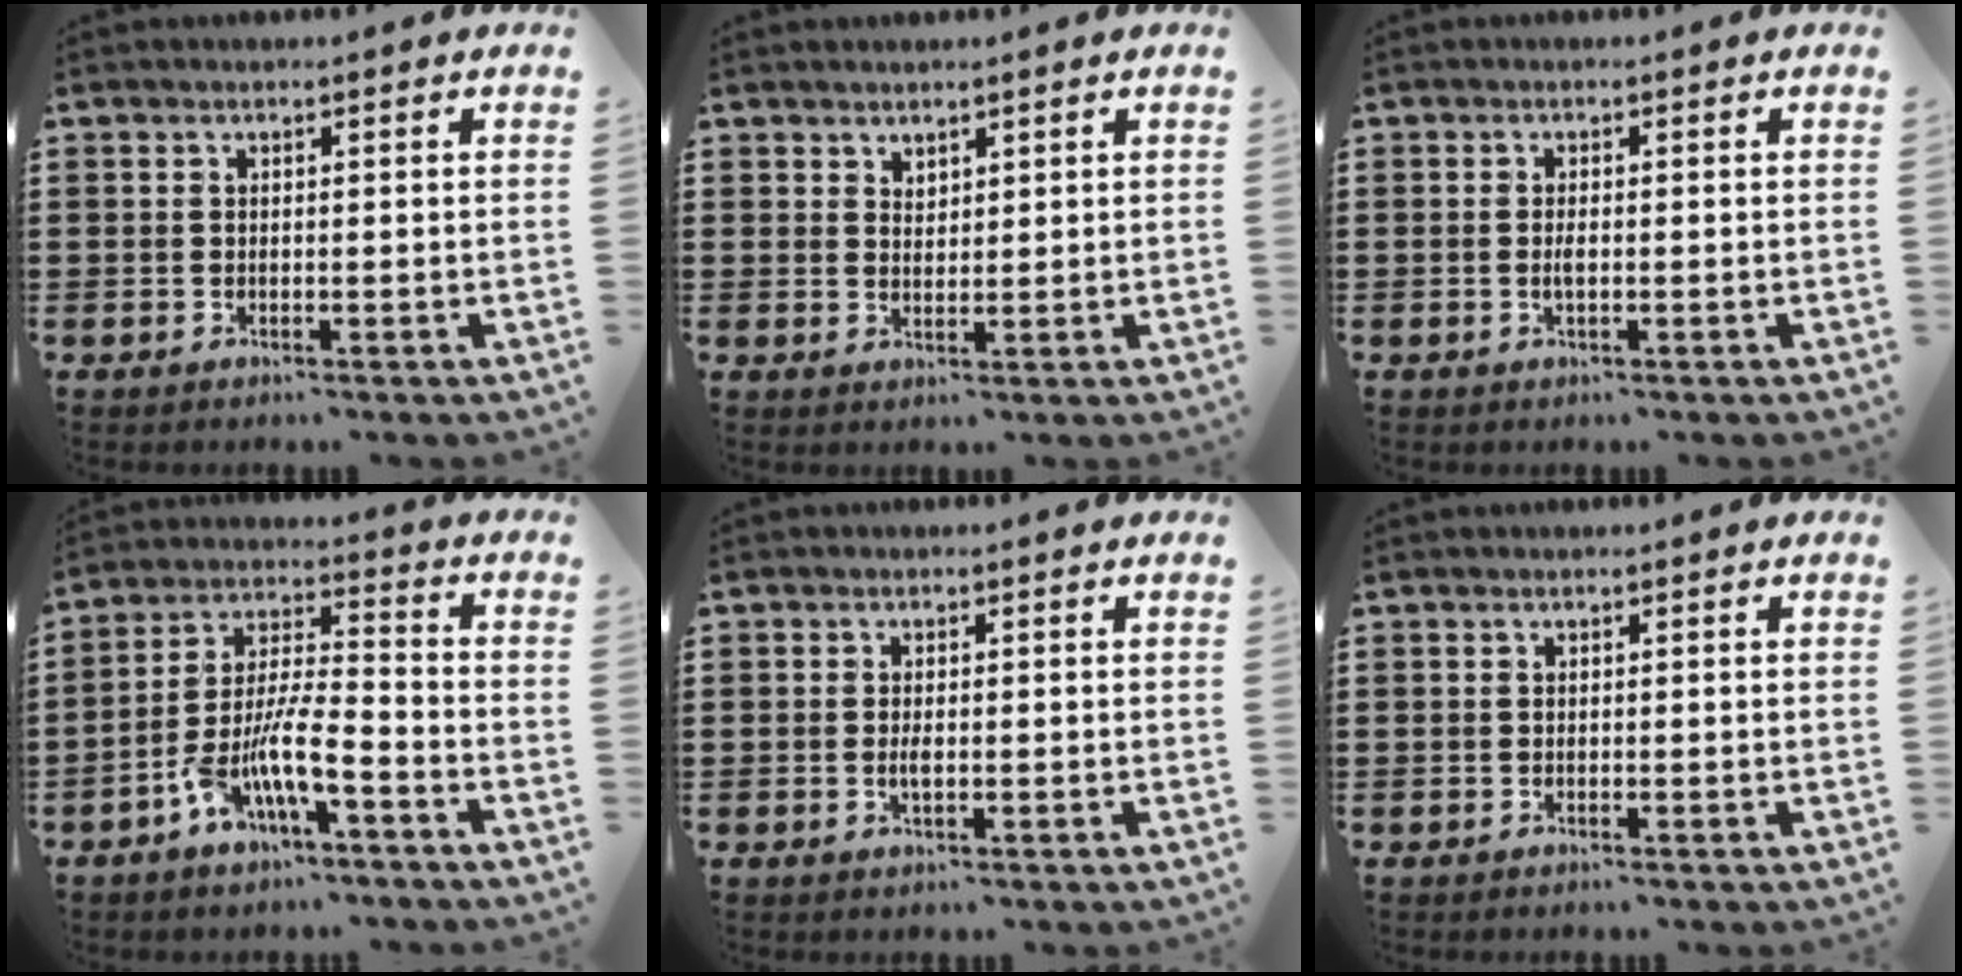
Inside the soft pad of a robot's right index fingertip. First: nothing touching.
{"total": 1.8, "force": [1.6, 0.8, -0.1], "torque": [-0.002, 0.004, 0.033]}
{"total": 1.4, "force": [-0.2, 0.4, 1.4], "torque": [-0.026, -0.002, -0.003]}
{"total": 9.3, "force": [-5.3, 2.4, 7.3], "torque": [-0.150, 0.001, -0.099]}
{"total": 1.6, "force": [-0.3, 0.6, 1.4], "torque": [-0.026, -0.002, -0.006]}
{"total": 0.0}